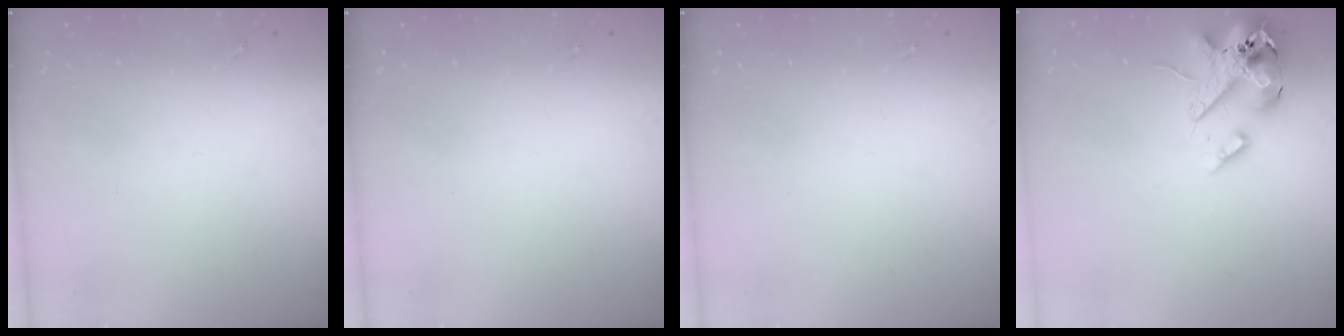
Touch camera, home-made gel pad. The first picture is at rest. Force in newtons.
{"total": 0.0}
{"total": 0.0}
{"total": 17.7, "press": 17.4, "slide": 2.9}